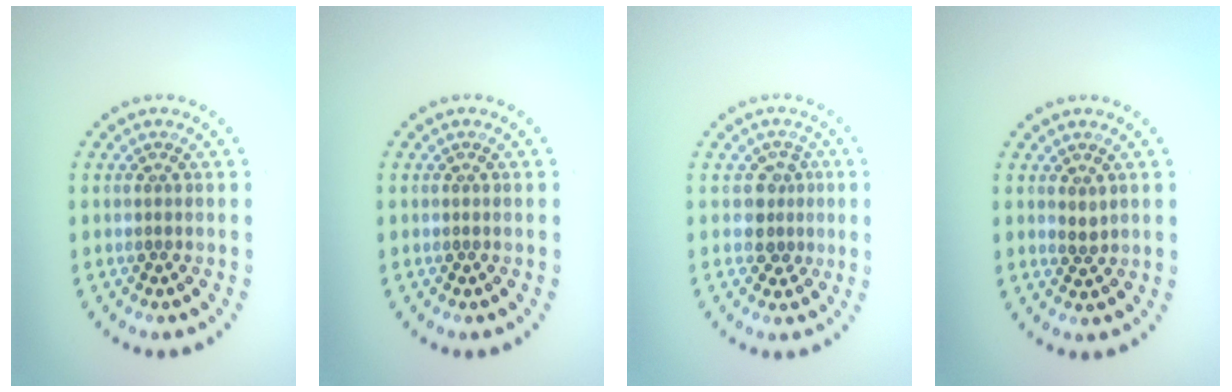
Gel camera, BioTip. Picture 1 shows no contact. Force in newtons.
{"total": 0.0}
{"total": 2.2, "press": 1.8, "slide": 1.2}
{"total": 0.7, "press": 0.6, "slide": 0.2}